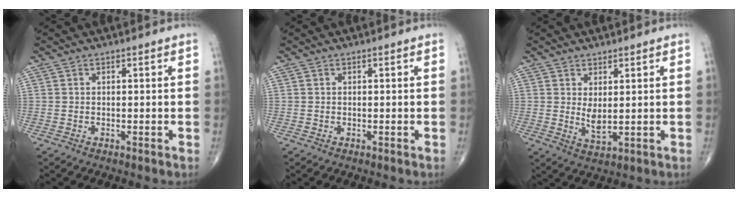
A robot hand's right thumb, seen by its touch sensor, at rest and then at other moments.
{"total": 0.0}
{"total": 3.6, "force": [0.8, 1.5, 3.2], "torque": [-0.055, -0.017, 0.022]}